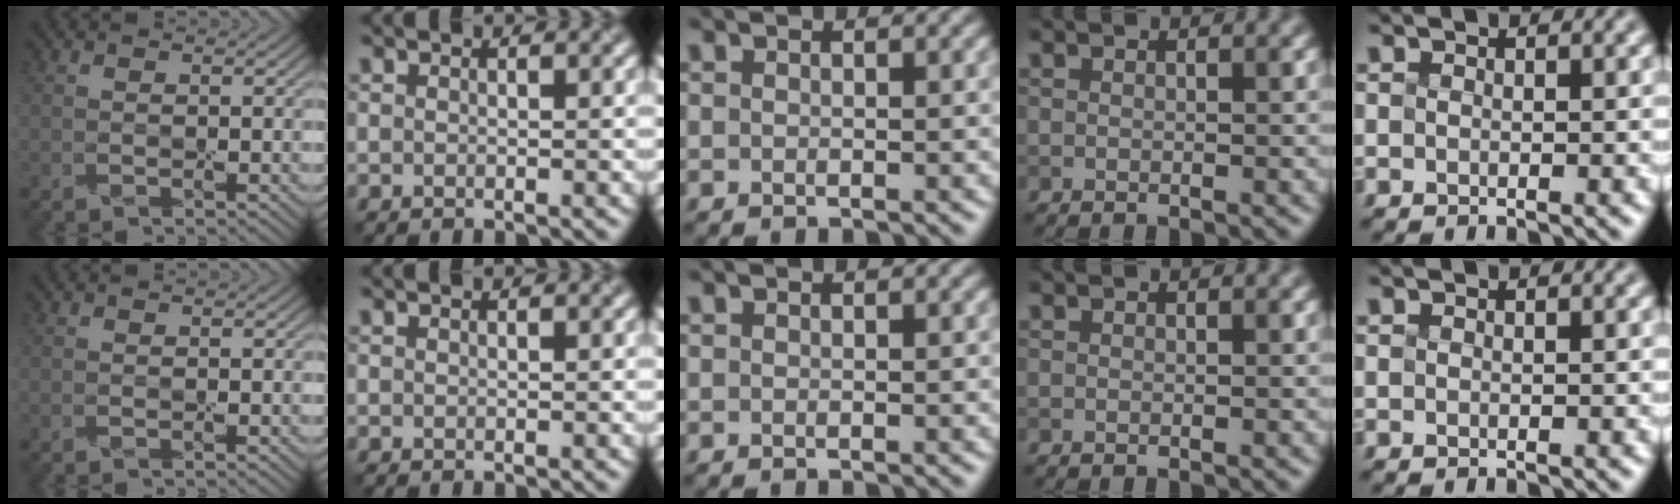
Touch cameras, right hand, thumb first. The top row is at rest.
{}